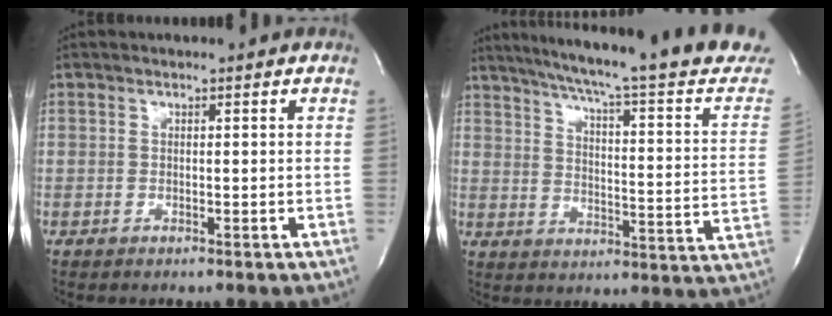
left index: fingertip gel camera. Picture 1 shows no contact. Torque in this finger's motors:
{"motor_torque": [0.05, -0.02, 0.31, 0.10]}